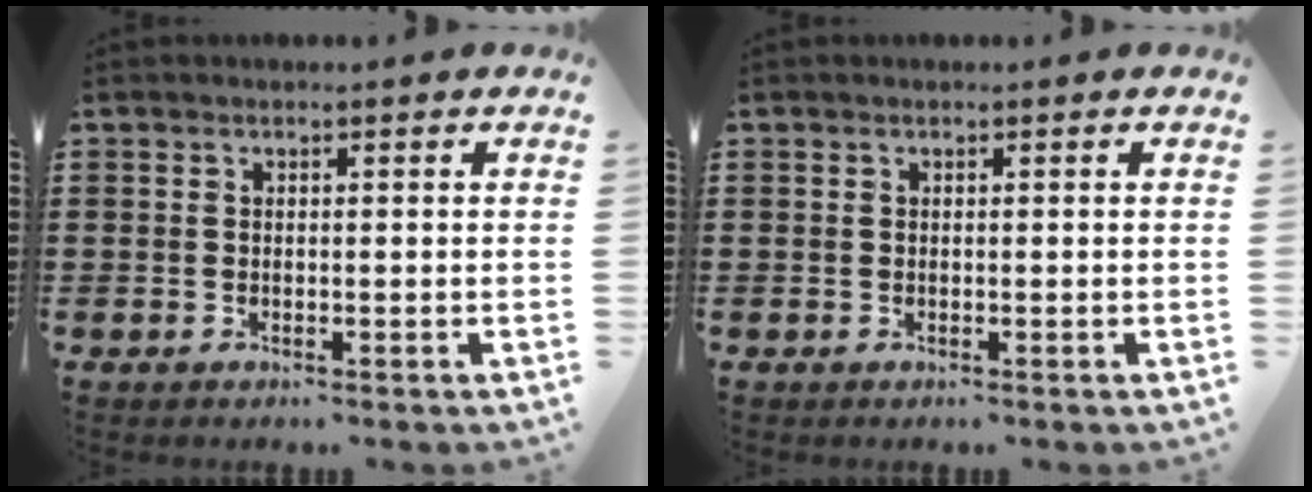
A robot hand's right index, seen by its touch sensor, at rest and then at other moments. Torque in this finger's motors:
{"motor_torque": [-1.07, 1.07, 0.00, 0.00]}